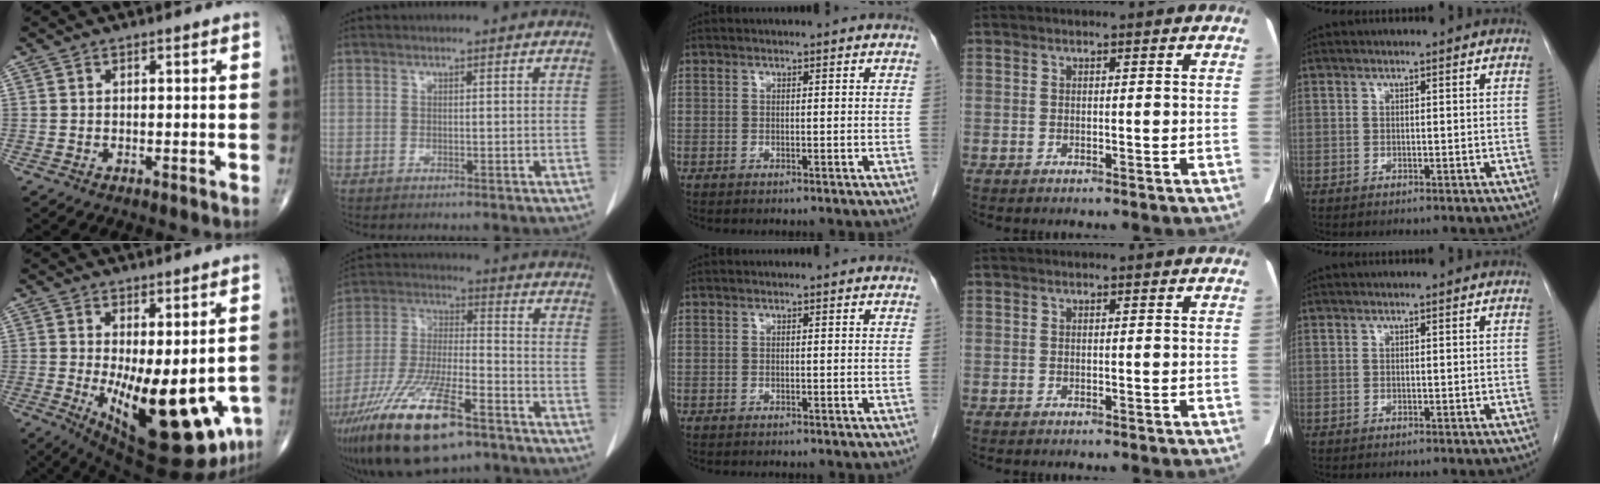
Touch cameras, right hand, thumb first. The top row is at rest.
{"thumb": {"total": 19.2, "force": [-3.8, 7.7, 17.2], "torque": [-0.225, -0.036, -0.030]}, "index": {"total": 18.9, "force": [-11.9, 4.7, 14.0], "torque": [-0.287, -0.034, -0.215]}}